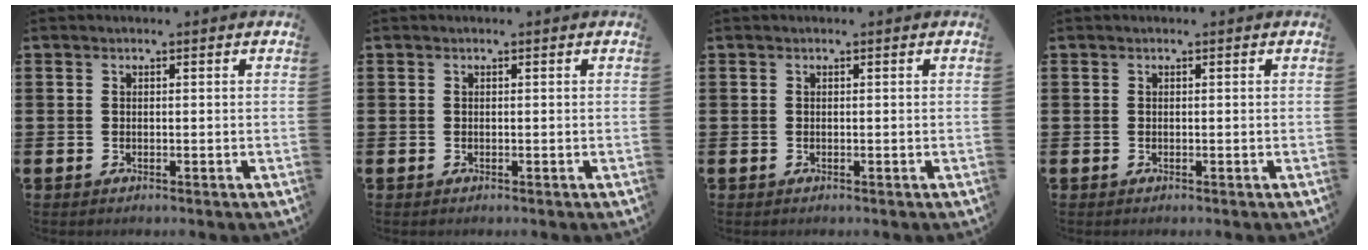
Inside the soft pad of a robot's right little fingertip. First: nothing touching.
{"total": 0.0}
{"total": 0.0}
{"total": 0.0}